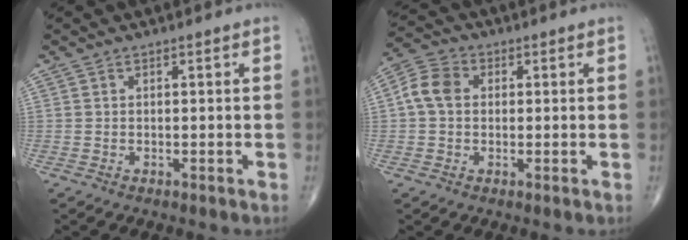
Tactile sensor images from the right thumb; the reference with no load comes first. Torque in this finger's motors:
{"motor_torque": [-0.29, 0.38, 0.08, -0.01, 0.17]}